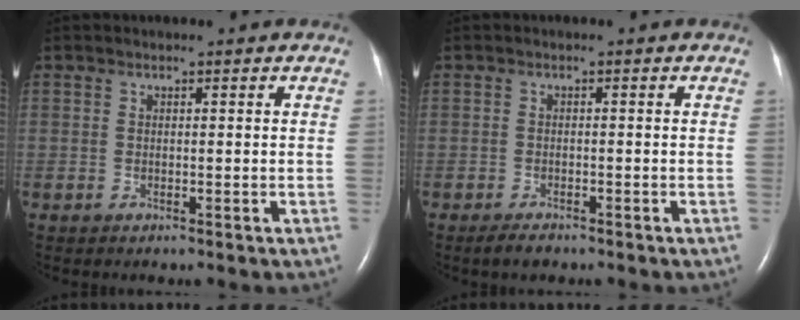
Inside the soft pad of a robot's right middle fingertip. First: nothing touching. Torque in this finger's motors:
{"motor_torque": [0.16, -0.13, 0.03, 0.01]}